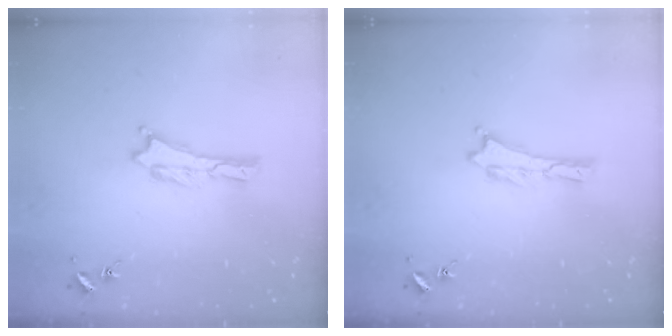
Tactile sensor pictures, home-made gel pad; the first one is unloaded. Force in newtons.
{"total": 0.0}